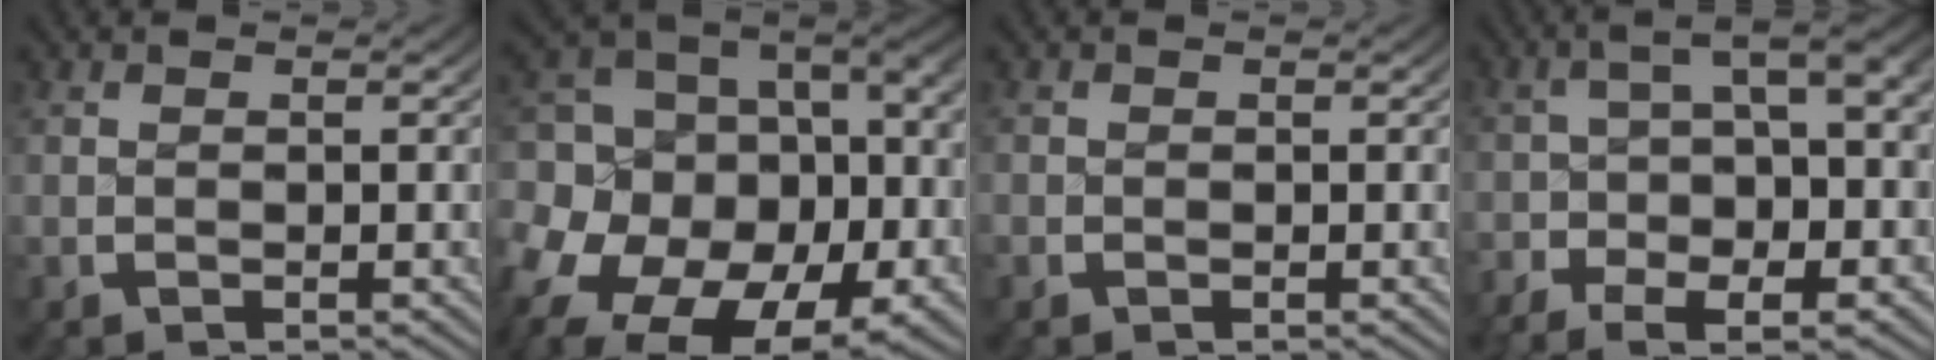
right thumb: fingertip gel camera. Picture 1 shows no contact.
{"total": 21.6, "force": [-3.1, 15.7, 14.6], "torque": [-0.272, -0.060, -0.029]}
{"total": 0.7, "force": [-0.2, 0.6, -0.1], "torque": [0.000, -0.005, -0.004]}
{"total": 9.0, "force": [-1.2, 4.6, 7.6], "torque": [-0.098, 0.003, -0.030]}